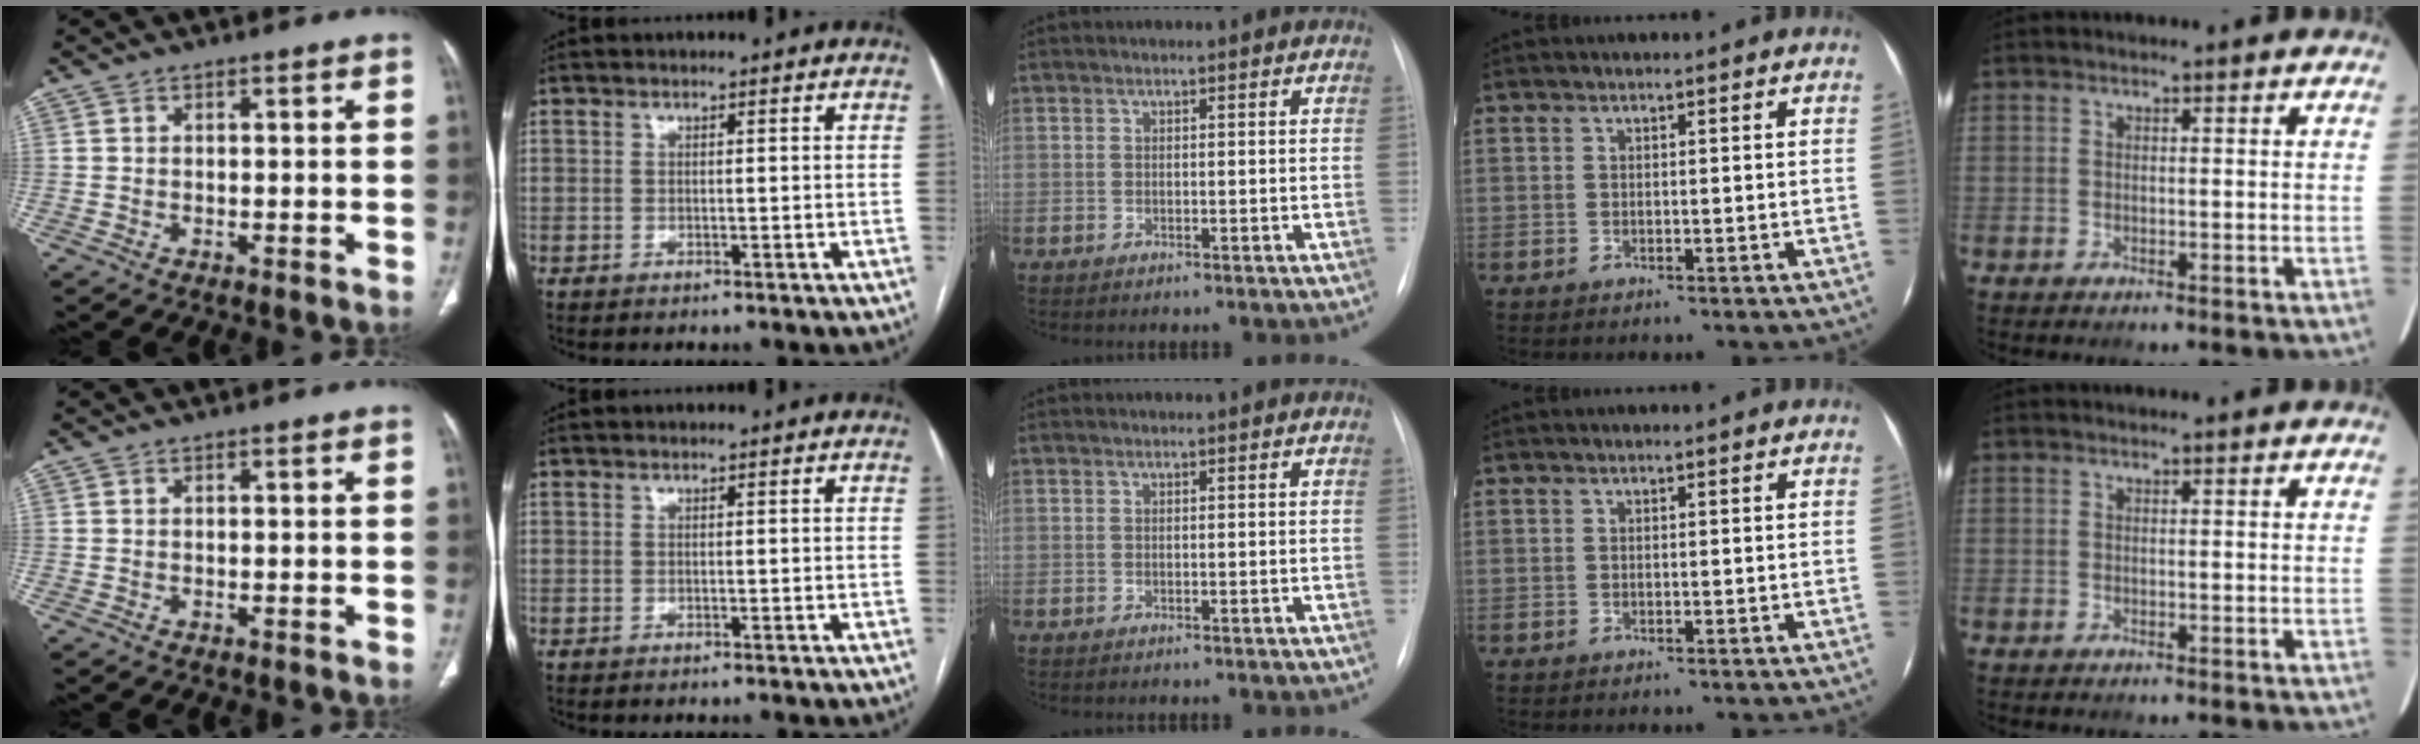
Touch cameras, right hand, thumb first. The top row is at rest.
{}